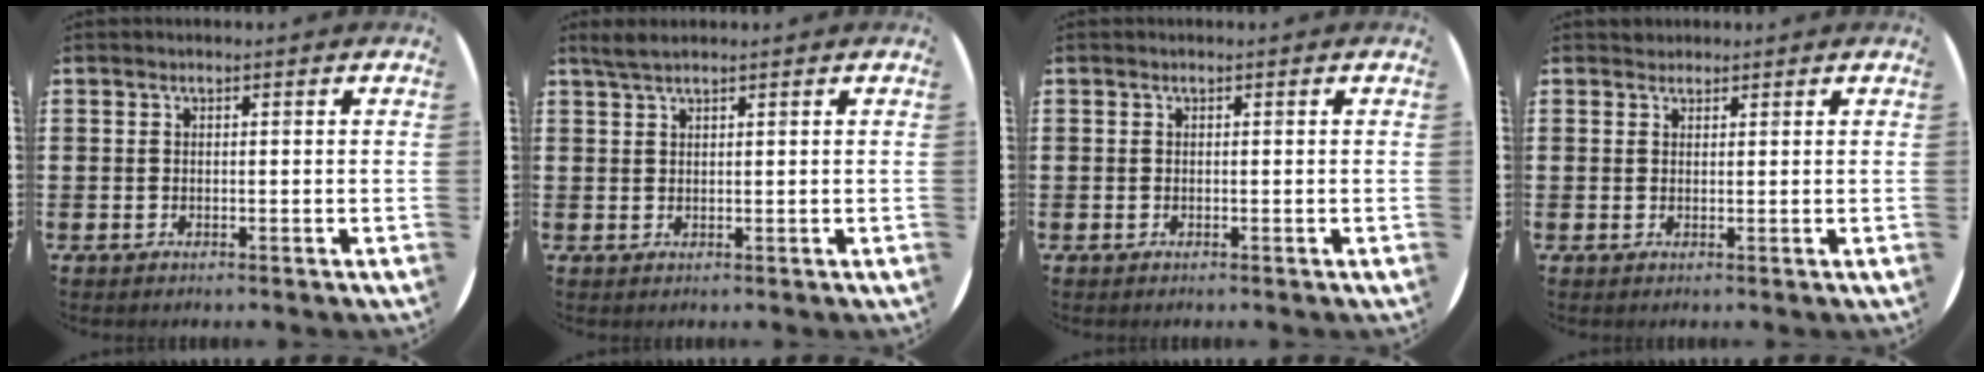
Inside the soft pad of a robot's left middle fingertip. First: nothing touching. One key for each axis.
{"total": 1.9, "fx": 1.6, "fy": 0.2, "fz": 1.0, "tx": -0.022, "ty": 0.004, "tz": 0.029}
{"total": 0.0}
{"total": 1.0, "fx": 1.0, "fy": 0.4, "fz": -0.1, "tx": 0.000, "ty": 0.002, "tz": 0.019}